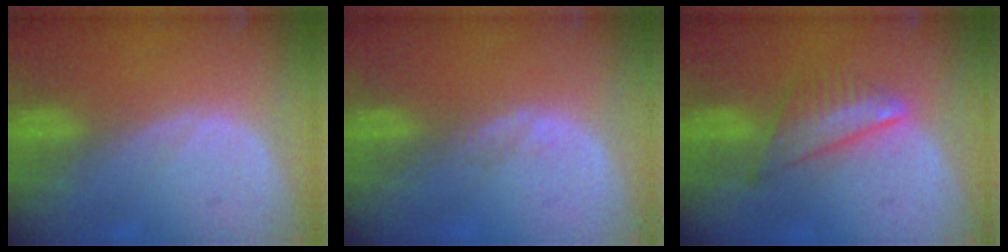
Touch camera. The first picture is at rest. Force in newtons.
{"total": 1.1, "press": 0.9, "slide": 0.7}
{"total": 6.9, "press": 6.0, "slide": 3.3}